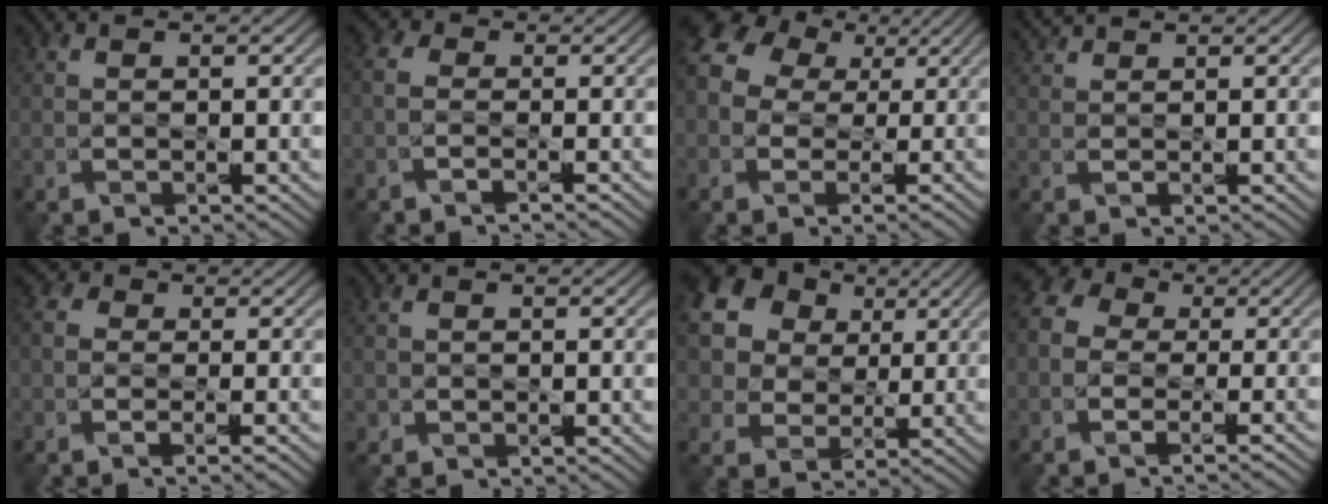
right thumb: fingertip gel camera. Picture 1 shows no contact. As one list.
[{"total": 2.5, "force": [-1.2, 1.3, 1.7], "torque": [-0.048, 0.001, -0.035]}, {"total": 10.0, "force": [1.1, 8.1, 5.7], "torque": [-0.142, 0.008, 0.012]}, {"total": 1.8, "force": [1.7, 0.1, 0.6], "torque": [-0.023, 0.007, 0.041]}, {"total": 3.6, "force": [-1.3, 2.1, 2.7], "torque": [-0.050, -0.002, -0.030]}, {"total": 0.9, "force": [-0.5, 0.8, 0.0], "torque": [0.004, -0.005, -0.013]}, {"total": 18.5, "force": [7.3, 15.1, 7.8], "torque": [-0.245, 0.030, 0.134]}, {"total": 8.1, "force": [-2.6, 5.9, 4.9], "torque": [-0.119, -0.008, -0.050]}]